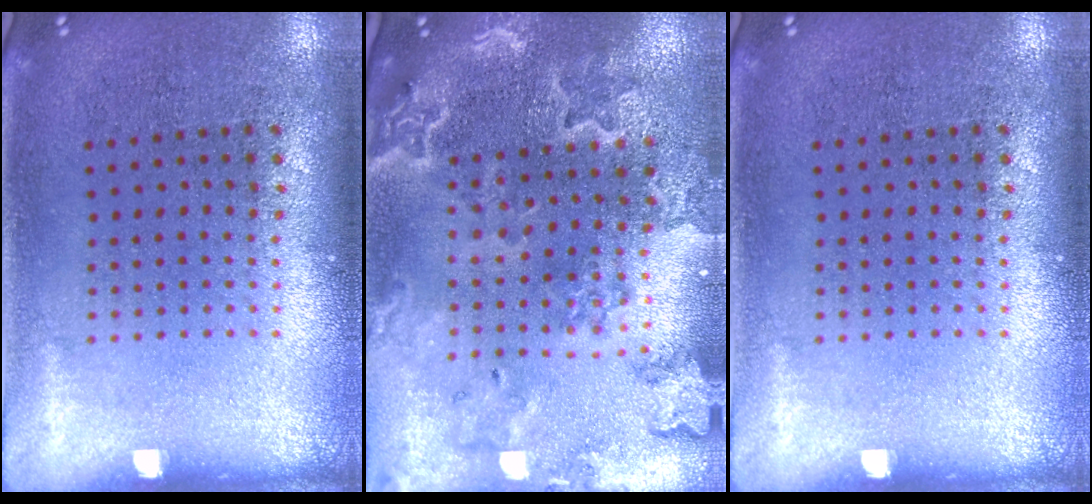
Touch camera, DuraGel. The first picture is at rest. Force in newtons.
{"total": 2.3, "press": 2.2, "slide": 0.5}
{"total": 0.0}